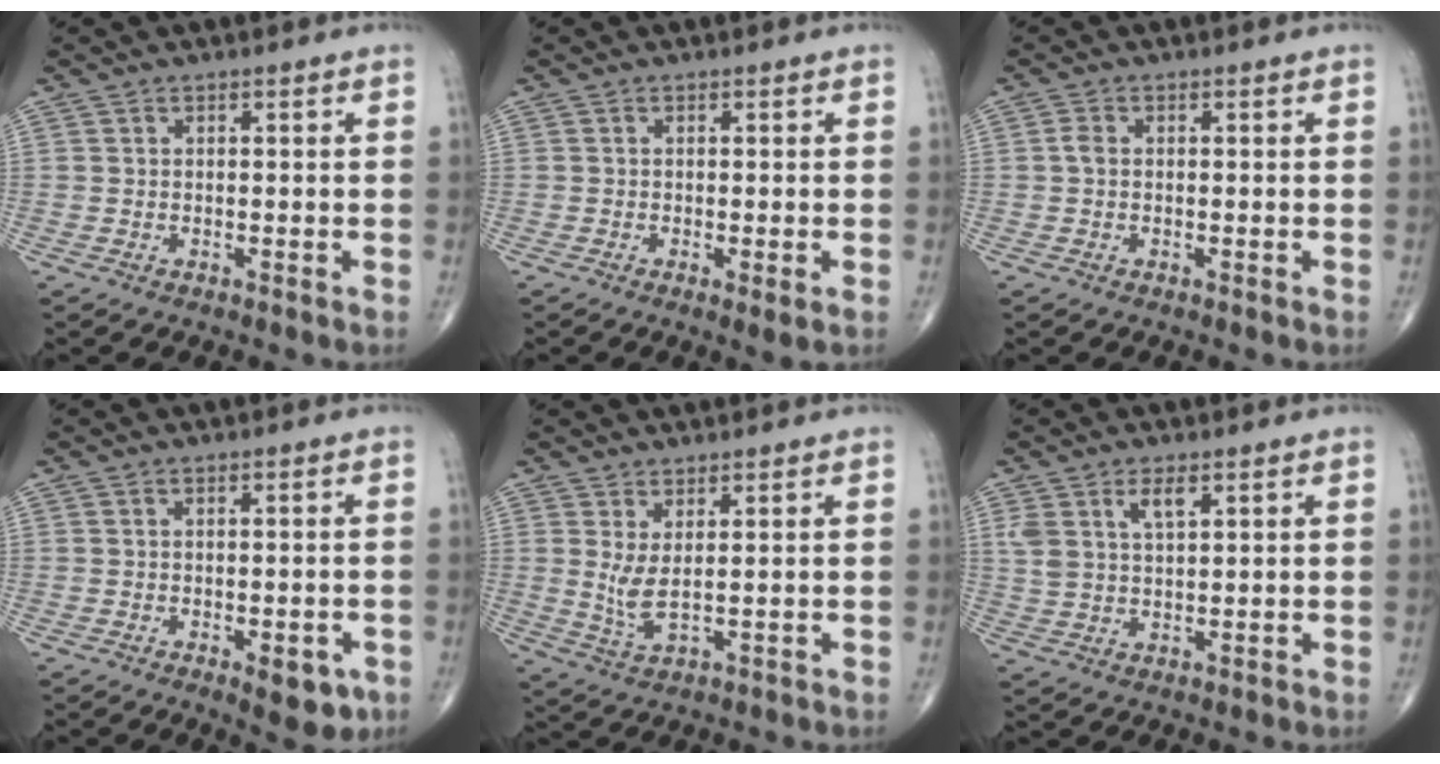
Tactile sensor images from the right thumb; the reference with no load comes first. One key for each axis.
{"total": 2.2, "fx": -0.6, "fy": 0.3, "fz": 2.1, "tx": -0.040, "ty": -0.010, "tz": -0.012}
{"total": 1.3, "fx": -0.1, "fy": 0.9, "fz": 1.0, "tx": -0.017, "ty": 0.001, "tz": -0.004}
{"total": 5.7, "fx": -2.4, "fy": 2.5, "fz": 4.6, "tx": -0.040, "ty": 0.002, "tz": -0.023}
{"total": 4.4, "fx": 1.1, "fy": 1.2, "fz": 4.2, "tx": -0.092, "ty": -0.020, "tz": 0.027}
{"total": 5.2, "fx": 2.6, "fy": 2.3, "fz": 3.9, "tx": -0.075, "ty": -0.007, "tz": 0.055}